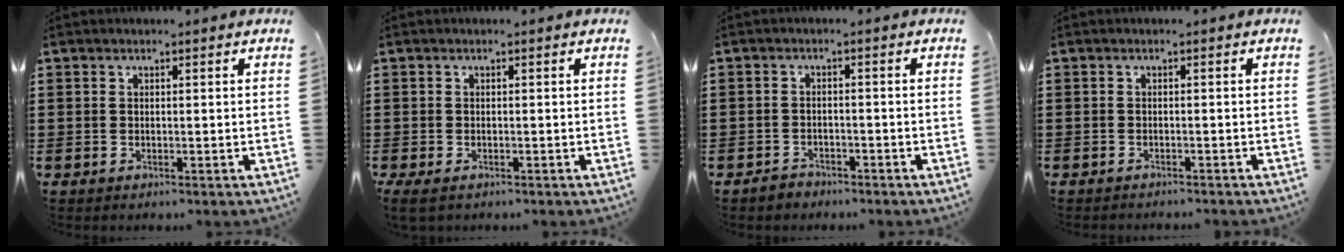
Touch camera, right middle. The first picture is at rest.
{"total": 0.6, "force": [-0.3, 0.3, 0.5], "torque": [-0.012, -0.002, -0.004]}
{"total": 1.6, "force": [-1.4, 0.6, 0.0], "torque": [-0.005, 0.003, -0.032]}
{"total": 0.7, "force": [-0.7, -0.1, 0.0], "torque": [-0.003, -0.001, -0.015]}